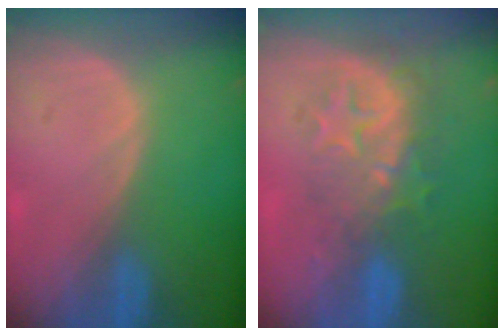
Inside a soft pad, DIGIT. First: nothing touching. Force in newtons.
{"total": 9.3, "press": 8.1, "slide": 4.6}